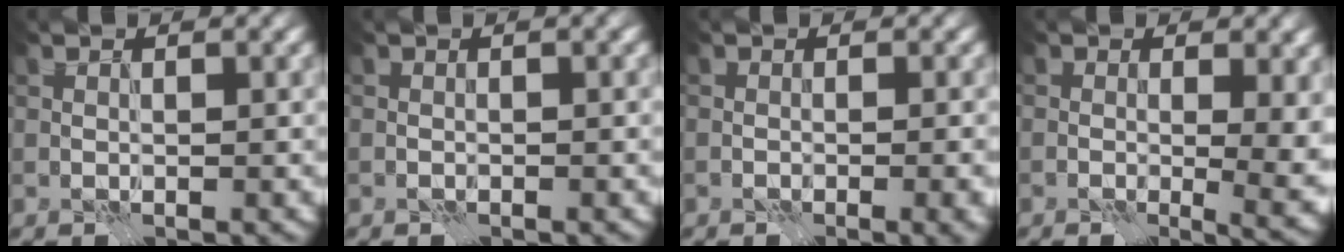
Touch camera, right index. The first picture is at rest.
{"total": 0.8, "force": [0.1, 0.2, 0.7], "torque": [-0.006, 0.000, -0.001]}
{"total": 2.2, "force": [-0.5, 0.8, 2.0], "torque": [-0.008, 0.004, -0.007]}
{"total": 6.5, "force": [1.0, 2.8, 5.8], "torque": [-0.042, -0.007, 0.022]}